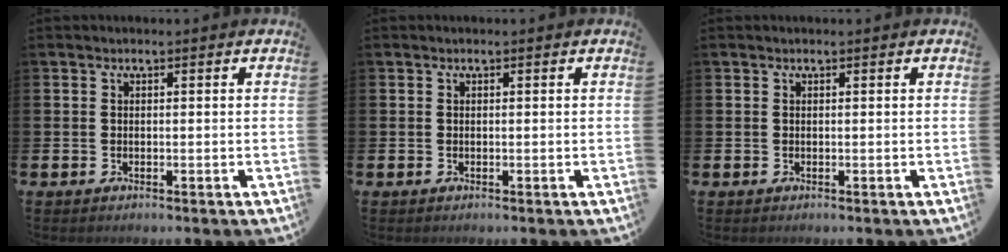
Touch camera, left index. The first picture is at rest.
{"total": 0.0}
{"total": 0.0}